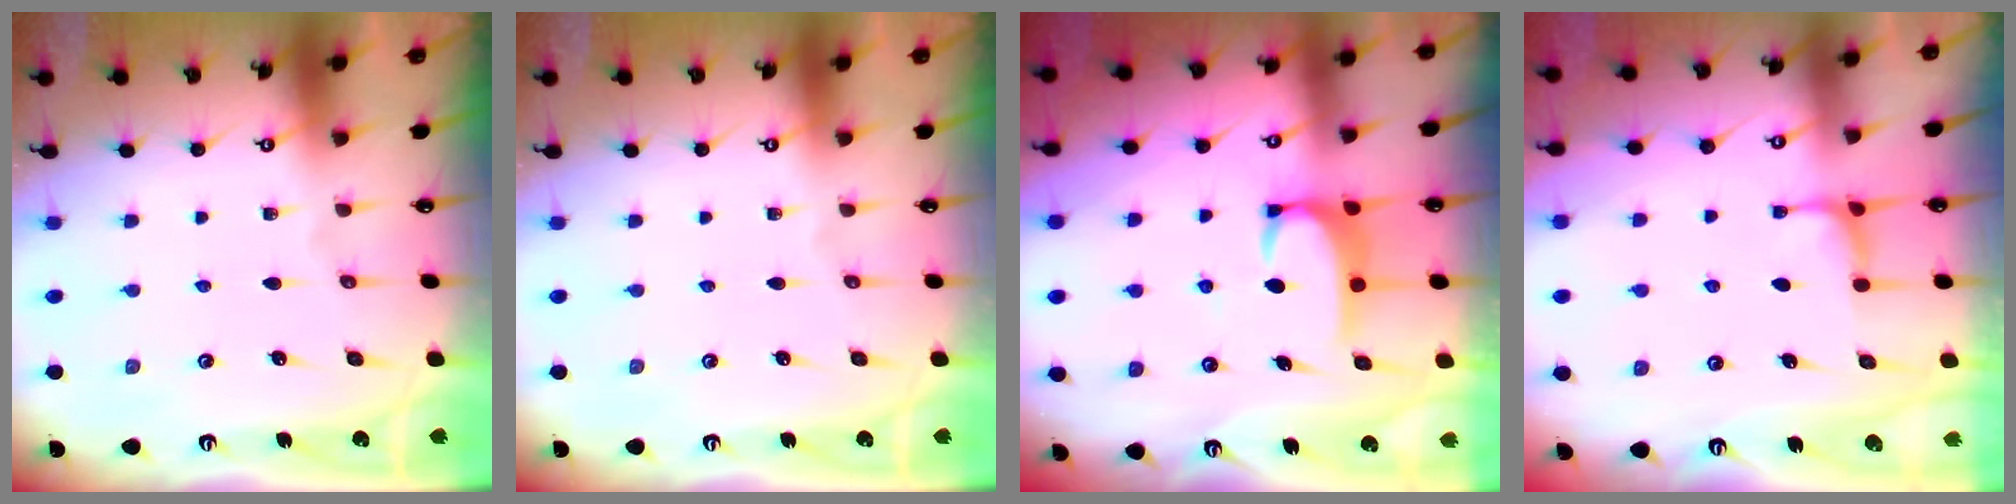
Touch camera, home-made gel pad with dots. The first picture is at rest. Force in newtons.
{"total": 0.0}
{"total": 2.8, "press": 2.8, "slide": 0.3}
{"total": 3.0, "press": 3.0, "slide": 0.2}